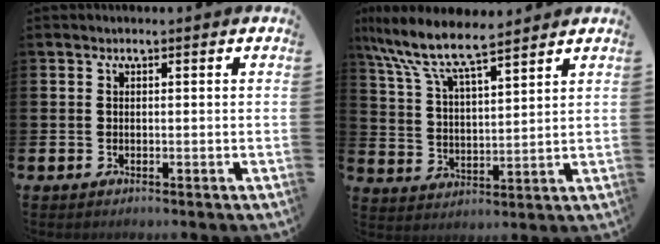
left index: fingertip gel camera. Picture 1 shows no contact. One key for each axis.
{"total": 8.8, "fx": 7.9, "fy": 1.6, "fz": 3.5, "tx": -0.109, "ty": -0.040, "tz": 0.141}